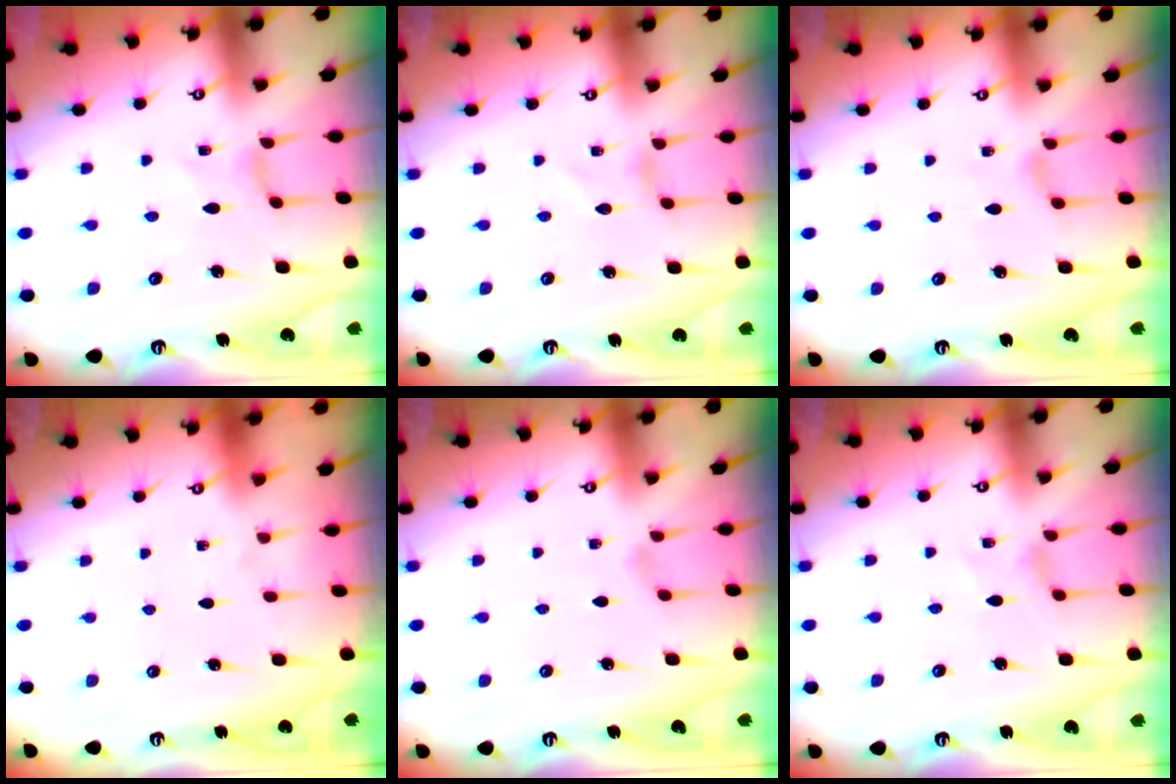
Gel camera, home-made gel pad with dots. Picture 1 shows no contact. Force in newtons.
{"total": 0.0}
{"total": 1.7, "press": 1.6, "slide": 0.4}
{"total": 0.0}
{"total": 0.6, "press": 0.5, "slide": 0.2}
{"total": 0.7, "press": 0.7, "slide": 0.3}